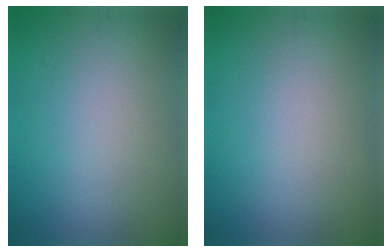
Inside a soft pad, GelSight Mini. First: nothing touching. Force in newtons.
{"total": 0.0}